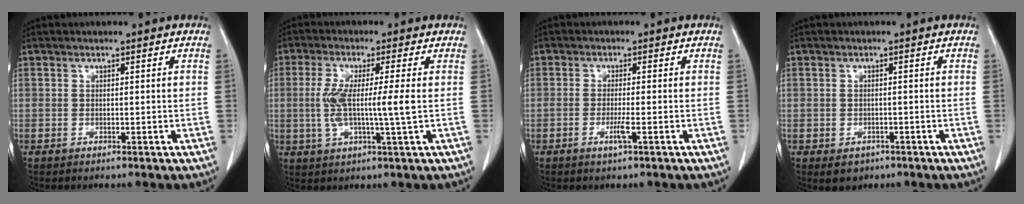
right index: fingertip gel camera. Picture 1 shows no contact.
{"total": 7.9, "force": [0.0, -0.1, 7.9], "torque": [-0.159, -0.005, -0.003]}
{"total": 2.5, "force": [-1.0, -0.2, 2.2], "torque": [-0.043, -0.004, -0.020]}
{"total": 2.6, "force": [-1.3, 2.0, 0.8], "torque": [-0.009, 0.002, -0.009]}